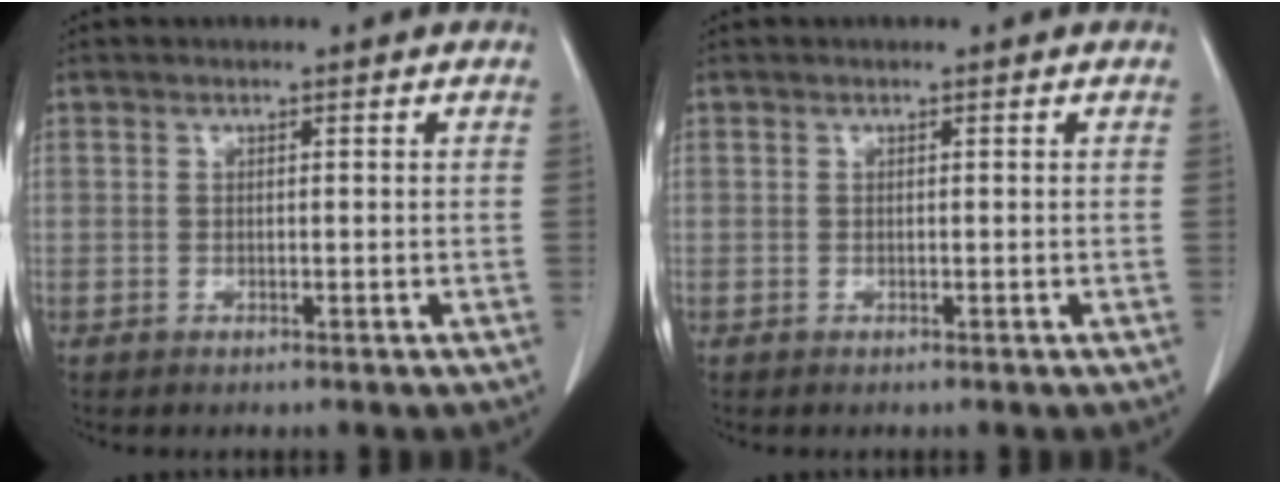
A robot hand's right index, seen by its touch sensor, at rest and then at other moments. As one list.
[{"total": 0.0}]